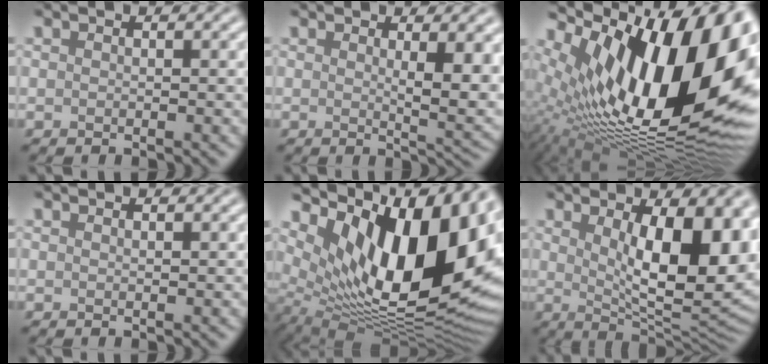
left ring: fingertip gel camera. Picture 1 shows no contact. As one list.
[{"total": 4.9, "force": [1.2, 1.3, 4.6], "torque": [-0.060, -0.010, 0.025]}, {"total": 19.8, "force": [4.2, 9.3, 17.0], "torque": [-0.282, 0.013, 0.064]}, {"total": 0.0}, {"total": 16.4, "force": [5.0, 7.6, 13.7], "torque": [-0.203, -0.010, 0.087]}, {"total": 12.2, "force": [2.3, 4.7, 11.1], "torque": [-0.130, -0.010, 0.038]}]